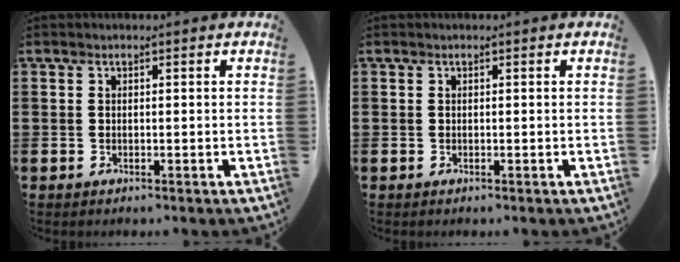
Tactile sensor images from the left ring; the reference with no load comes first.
{"total": 0.0}